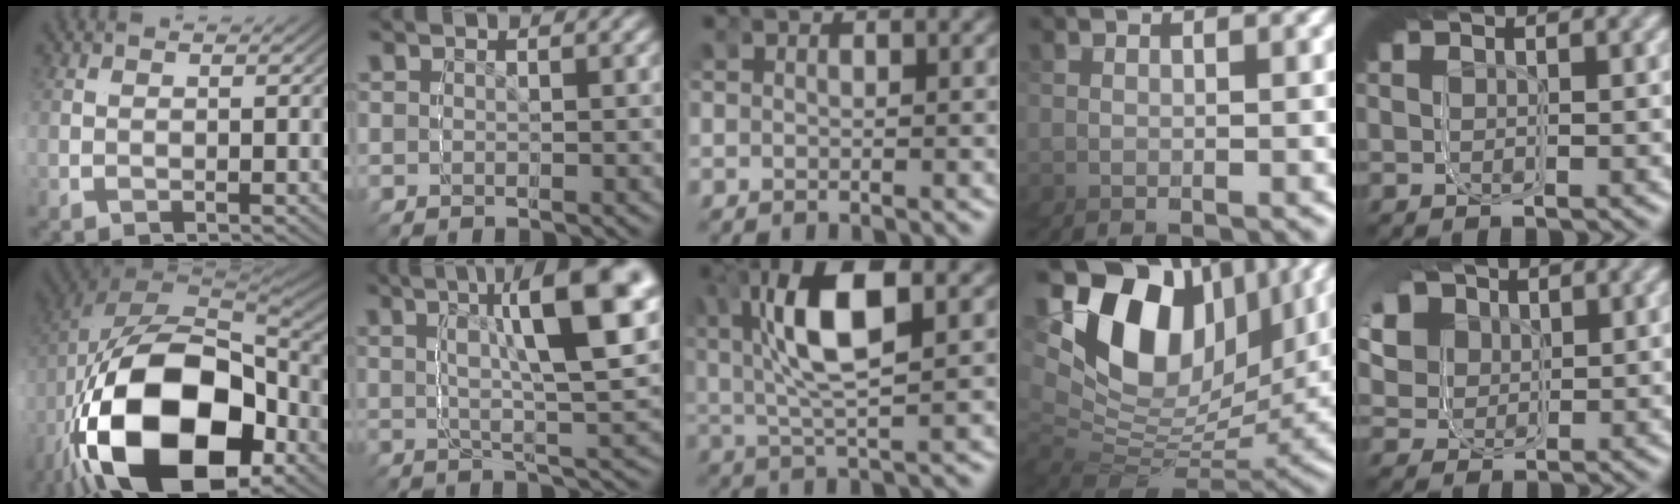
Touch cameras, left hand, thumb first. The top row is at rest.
{"thumb": {"total": 22.9, "force": [-4.7, 11.0, 19.6], "torque": [-0.400, -0.036, -0.053]}, "index": {"total": 7.3, "force": [4.1, -0.6, 6.0], "torque": [-0.093, 0.050, 0.051]}, "middle": {"total": 9.1, "force": [2.2, 4.0, 7.9], "torque": [-0.162, 0.009, 0.036]}, "ring": {"total": 10.4, "force": [4.0, 6.9, 6.6], "torque": [-0.122, 0.024, 0.043]}, "little": {"total": 8.6, "force": [2.2, 7.0, 4.4], "torque": [-0.074, 0.015, 0.014]}}